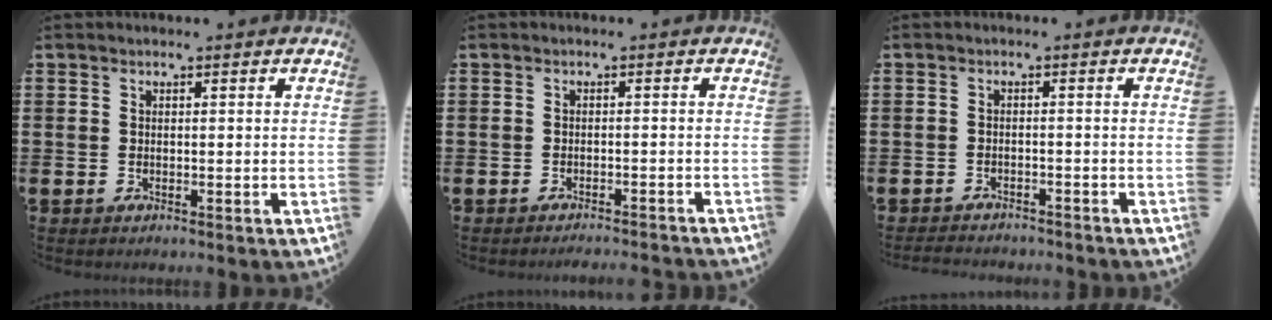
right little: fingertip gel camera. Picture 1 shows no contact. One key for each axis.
{"total": 1.2, "fx": -1.1, "fy": -0.2, "fz": 0.0, "tx": -0.001, "ty": 0.003, "tz": -0.024}
{"total": 1.6, "fx": -1.6, "fy": 0.0, "fz": -0.1, "tx": -0.004, "ty": 0.002, "tz": -0.035}